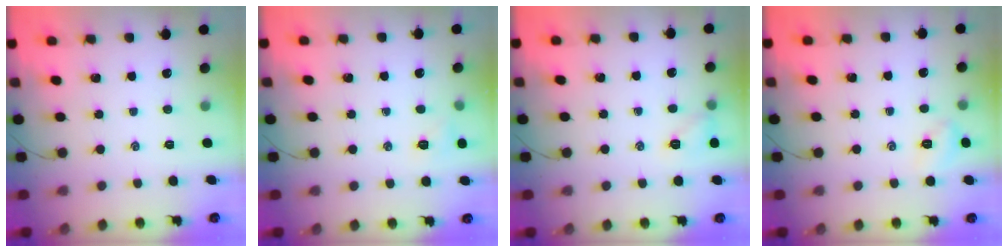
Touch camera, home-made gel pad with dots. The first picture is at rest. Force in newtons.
{"total": 6.1, "press": 6.1, "slide": 1.1}
{"total": 7.0, "press": 6.9, "slide": 1.1}
{"total": 5.3, "press": 5.1, "slide": 1.4}